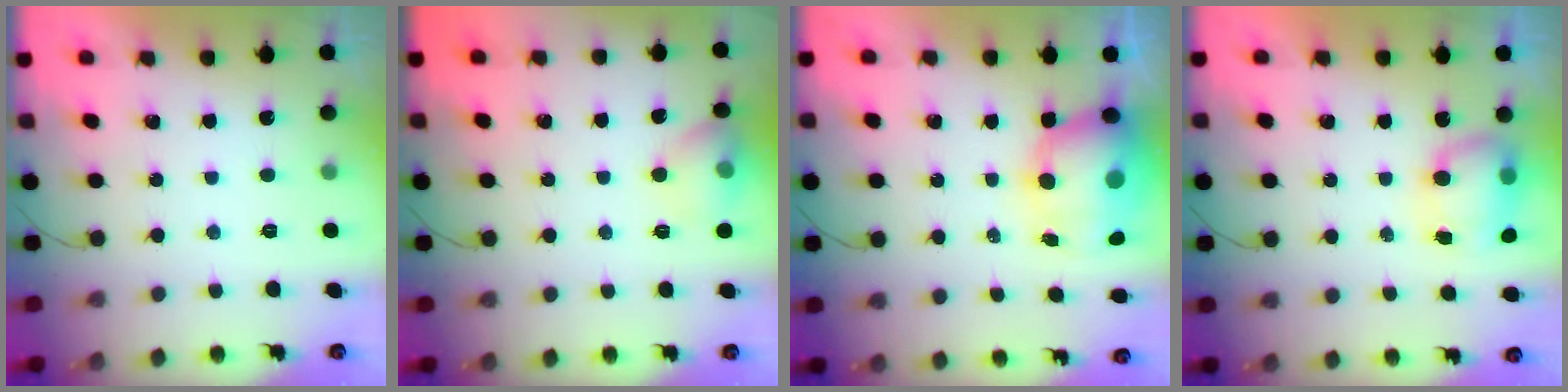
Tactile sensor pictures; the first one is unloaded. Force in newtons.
{"total": 10.5, "press": 9.0, "slide": 5.4}
{"total": 11.0, "press": 10.9, "slide": 1.9}
{"total": 8.7, "press": 8.6, "slide": 1.7}